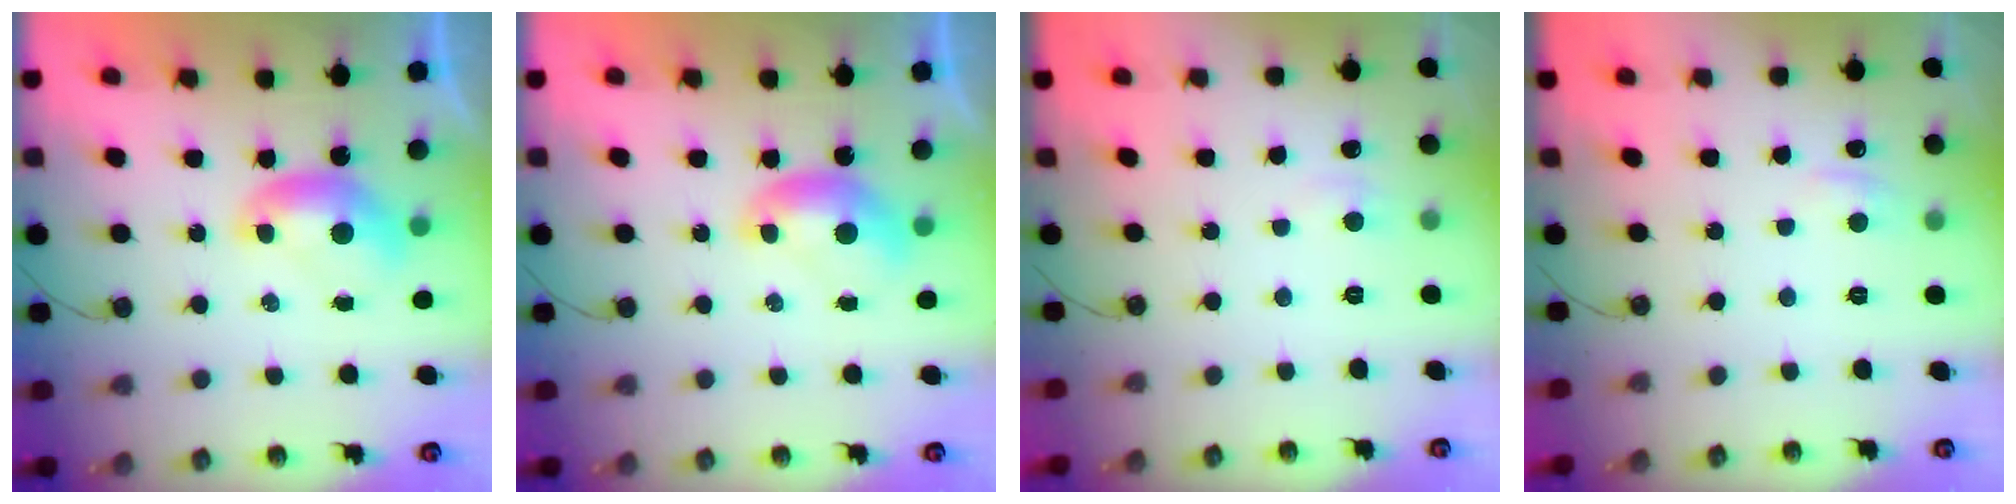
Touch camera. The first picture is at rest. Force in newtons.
{"total": 0.0}
{"total": 2.7, "press": 2.7, "slide": 0.3}
{"total": 0.9, "press": 0.7, "slide": 0.5}